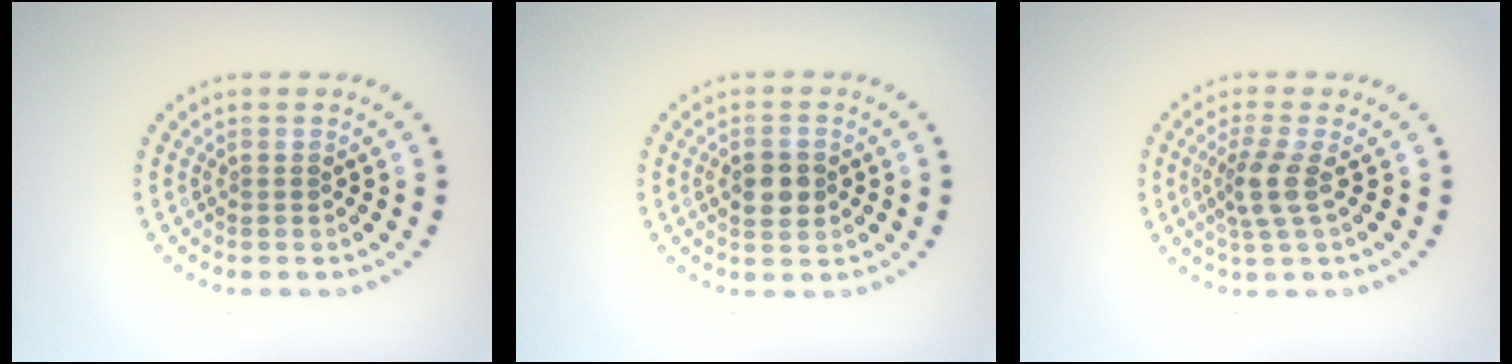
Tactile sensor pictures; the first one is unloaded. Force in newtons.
{"total": 3.1, "press": 3.1, "slide": 0.1}
{"total": 2.8, "press": 2.1, "slide": 1.9}